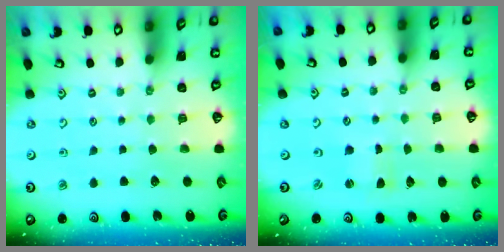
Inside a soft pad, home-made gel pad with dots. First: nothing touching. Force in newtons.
{"total": 0.0}